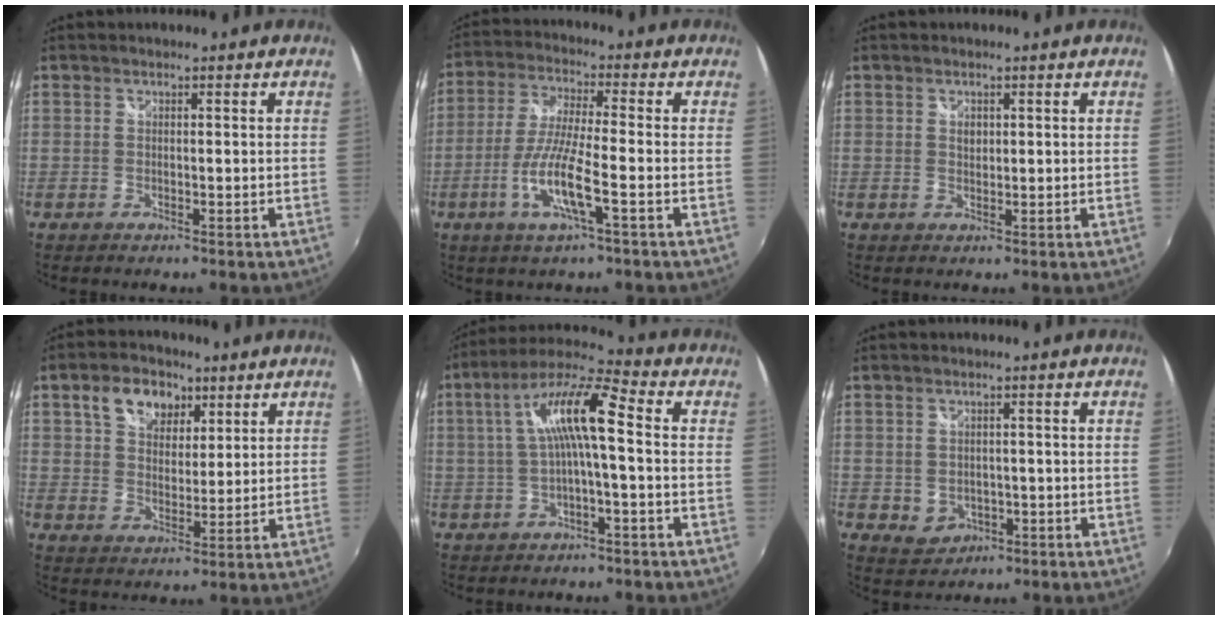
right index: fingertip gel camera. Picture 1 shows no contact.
{"total": 10.2, "force": [-3.9, 0.8, 9.4], "torque": [-0.197, -0.009, -0.076]}
{"total": 1.4, "force": [0.5, 1.1, 0.8], "torque": [-0.011, 0.002, 0.008]}
{"total": 8.9, "force": [4.6, 6.0, 4.7], "torque": [-0.084, 0.023, 0.079]}
{"total": 10.8, "force": [0.2, 1.7, 10.6], "torque": [-0.209, 0.025, 0.003]}
{"total": 3.8, "force": [-0.7, 3.5, 1.3], "torque": [-0.034, 0.002, 0.002]}